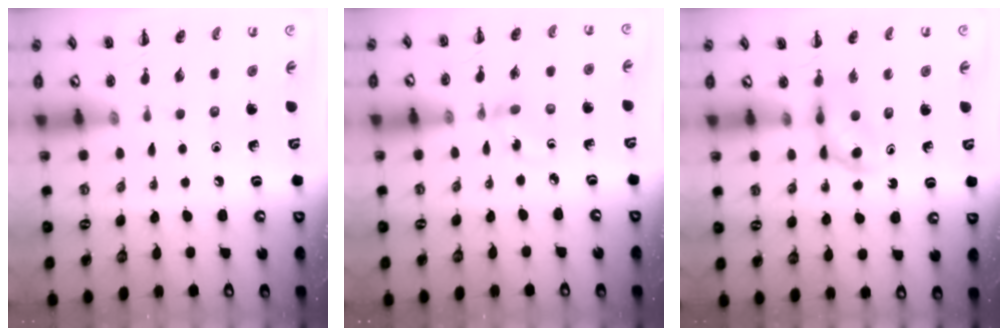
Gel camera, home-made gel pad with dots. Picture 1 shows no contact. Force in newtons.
{"total": 2.8, "press": 2.6, "slide": 1.0}
{"total": 3.8, "press": 3.7, "slide": 1.0}